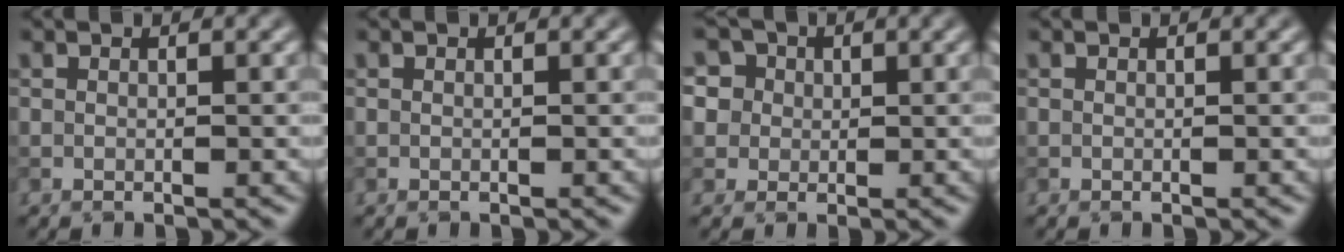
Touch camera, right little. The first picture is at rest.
{"total": 0.0}
{"total": 6.7, "force": [3.0, 5.4, 2.6], "torque": [-0.043, 0.027, 0.025]}
{"total": 0.0}